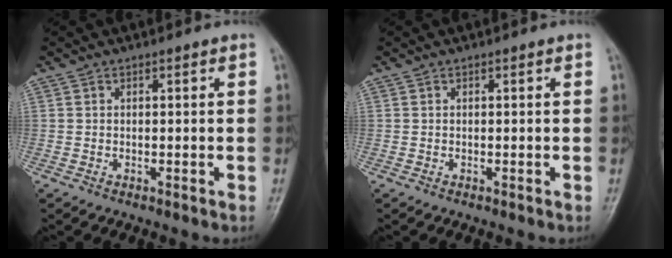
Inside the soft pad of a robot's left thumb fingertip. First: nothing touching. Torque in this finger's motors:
{"motor_torque": [0.00, 0.00, -0.02, -0.02, 0.00]}